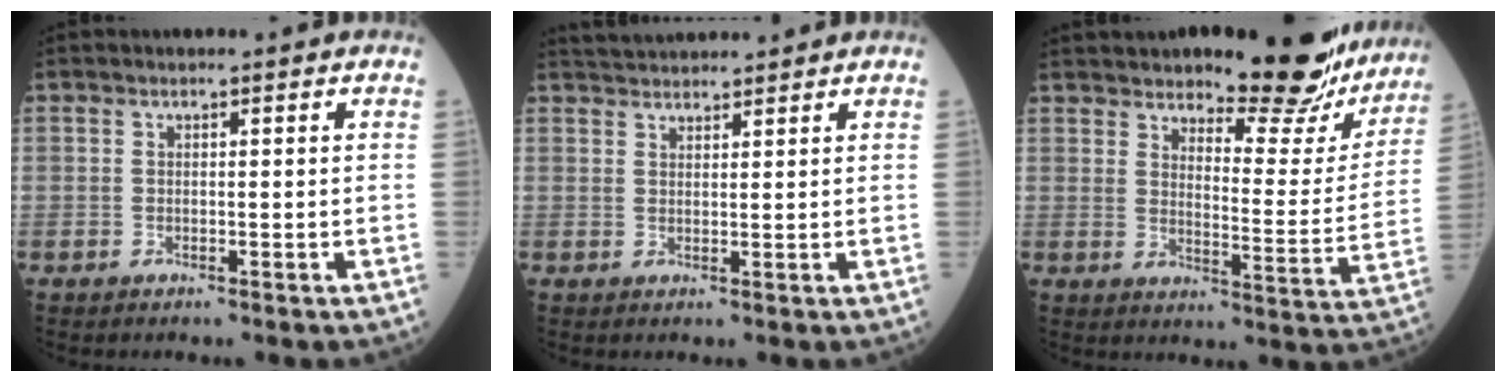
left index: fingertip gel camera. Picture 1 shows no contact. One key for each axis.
{"total": 5.8, "fx": 5.7, "fy": 0.6, "fz": 1.3, "tx": -0.022, "ty": 0.033, "tz": 0.088}
{"total": 16.6, "fx": 14.8, "fy": 4.2, "fz": 6.3, "tx": -0.067, "ty": -0.042, "tz": 0.173}